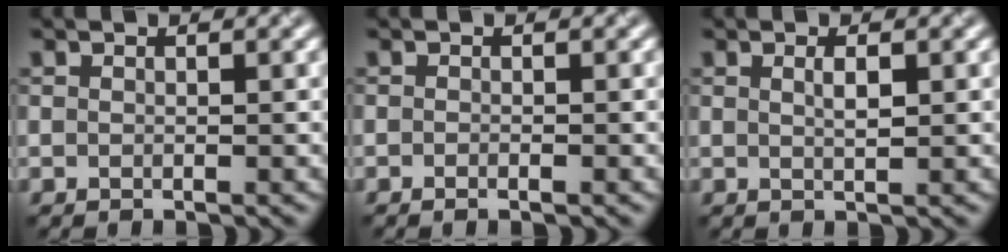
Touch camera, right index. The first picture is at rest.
{"total": 0.8, "force": [-0.4, 0.1, 0.7], "torque": [-0.009, -0.003, -0.005]}
{"total": 1.4, "force": [0.4, 0.3, 1.3], "torque": [-0.021, 0.002, 0.006]}